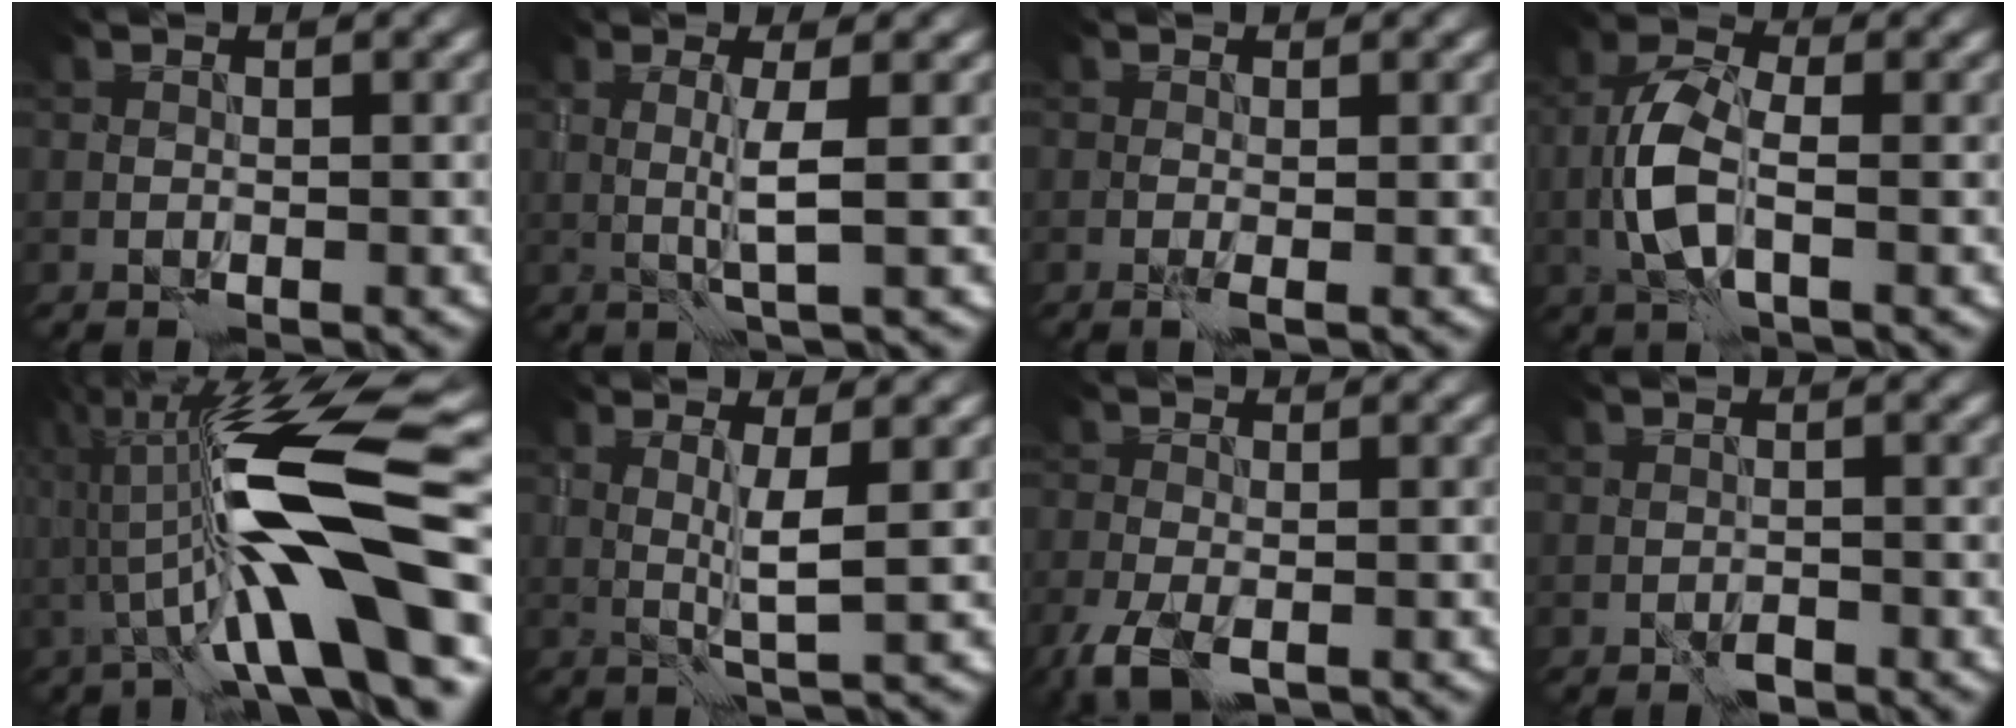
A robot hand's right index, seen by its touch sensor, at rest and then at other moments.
{"total": 2.4, "force": [0.7, -0.1, 2.3], "torque": [-0.047, -0.007, 0.012]}
{"total": 0.6, "force": [0.0, -0.1, 0.6], "torque": [-0.014, -0.005, -0.002]}
{"total": 4.6, "force": [-0.8, 2.1, 4.1], "torque": [-0.090, 0.002, -0.020]}
{"total": 14.5, "force": [0.4, 3.2, 14.1], "torque": [-0.233, 0.021, 0.003]}
{"total": 2.5, "force": [1.0, -0.1, 2.3], "torque": [-0.046, -0.008, 0.020]}
{"total": 3.9, "force": [-2.5, 1.5, 2.6], "torque": [-0.059, -0.017, -0.051]}
{"total": 1.0, "force": [-0.7, 0.4, 0.6], "torque": [-0.008, 0.001, -0.013]}